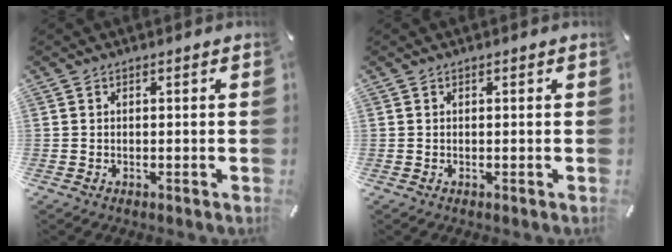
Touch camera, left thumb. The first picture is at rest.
{"total": 0.0}